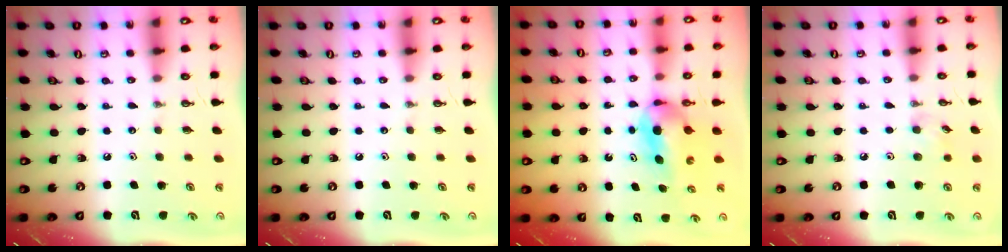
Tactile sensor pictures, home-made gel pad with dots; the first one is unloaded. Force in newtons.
{"total": 0.0}
{"total": 5.8, "press": 5.2, "slide": 2.6}
{"total": 4.8, "press": 4.5, "slide": 1.4}